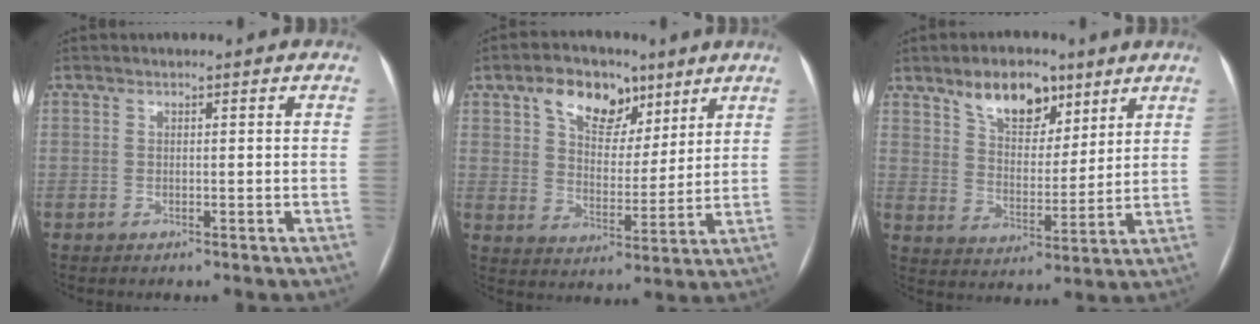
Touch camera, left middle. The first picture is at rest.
{"total": 10.2, "force": [5.9, 6.2, 5.4], "torque": [-0.089, 0.023, 0.103]}
{"total": 9.8, "force": [6.4, 5.1, 5.4], "torque": [-0.090, 0.011, 0.114]}